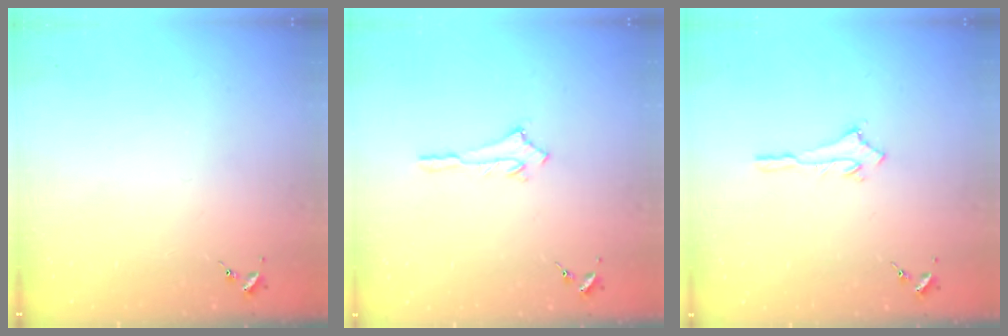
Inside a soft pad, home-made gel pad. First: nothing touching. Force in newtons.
{"total": 2.6, "press": 2.6, "slide": 0.4}
{"total": 2.7, "press": 2.7, "slide": 0.2}